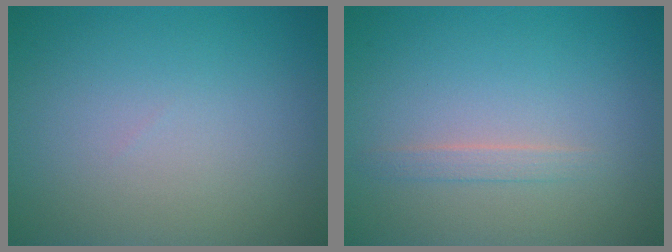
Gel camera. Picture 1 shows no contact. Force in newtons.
{"total": 1.1, "press": 1.1, "slide": 0.1}